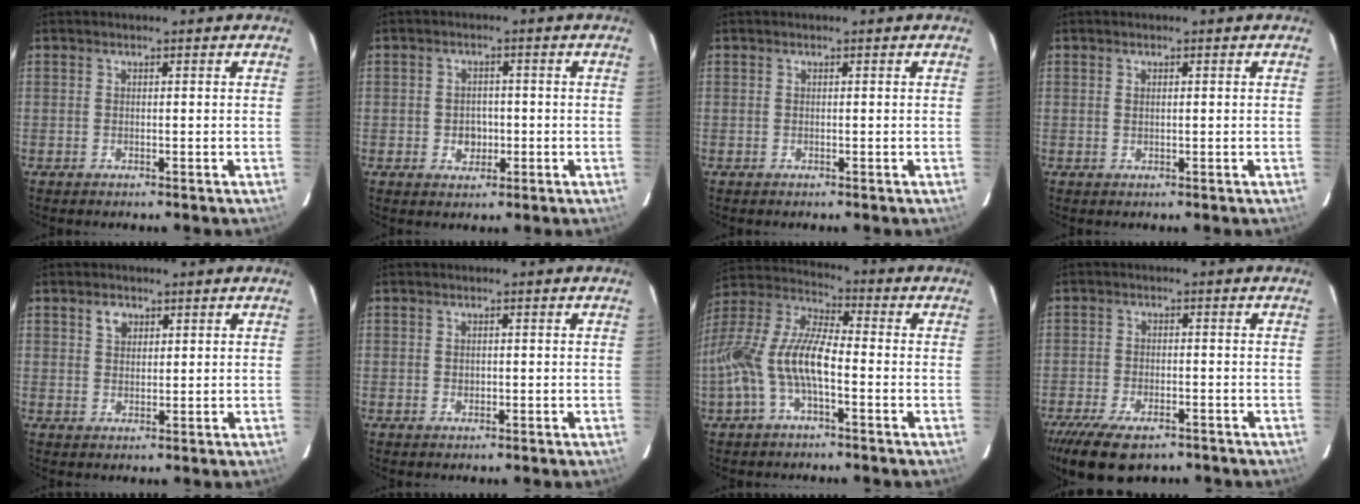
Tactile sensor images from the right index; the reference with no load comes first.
{"total": 3.6, "force": [-0.8, 3.1, 1.7], "torque": [-0.032, 0.007, -0.006]}
{"total": 0.0}
{"total": 0.7, "force": [0.2, 0.3, 0.6], "torque": [-0.011, 0.002, 0.004]}
{"total": 2.9, "force": [1.5, 2.1, 1.3], "torque": [-0.018, 0.009, 0.029]}
{"total": 0.7, "force": [0.0, 0.7, 0.3], "torque": [-0.002, 0.002, 0.001]}
{"total": 14.6, "force": [-4.1, 5.2, 13.0], "torque": [-0.271, 0.006, -0.085]}
{"total": 12.3, "force": [-8.6, 5.2, 7.0], "torque": [-0.165, -0.033, -0.144]}